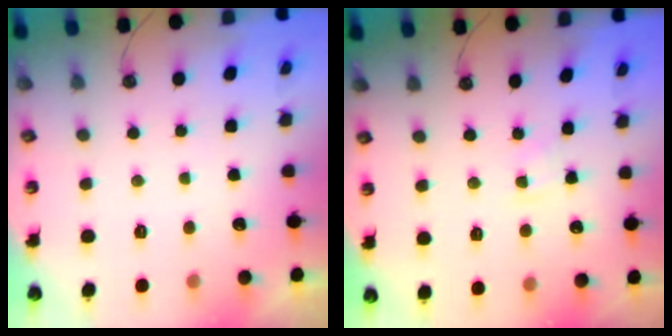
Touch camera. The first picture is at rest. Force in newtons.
{"total": 4.2, "press": 4.1, "slide": 0.5}